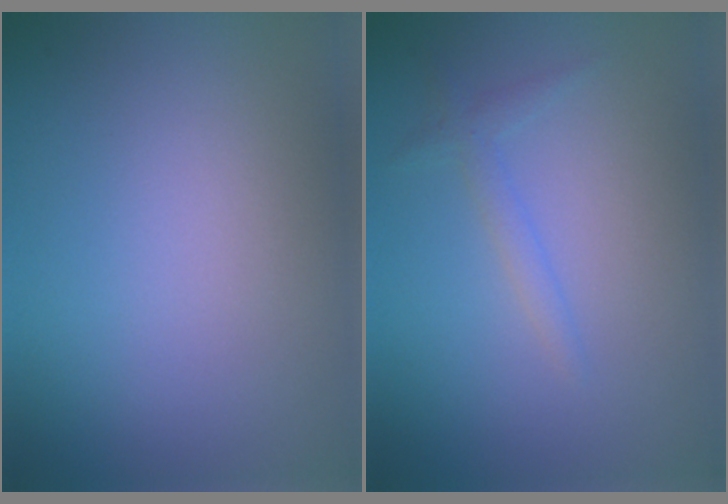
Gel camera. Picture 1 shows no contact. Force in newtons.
{"total": 1.3, "press": 1.3, "slide": 0.1}